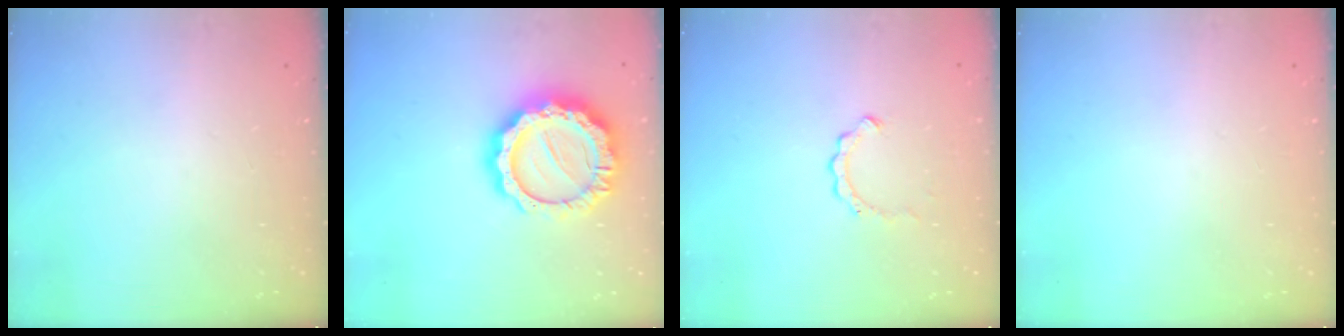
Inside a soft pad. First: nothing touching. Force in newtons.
{"total": 19.1, "press": 19.1, "slide": 1.4}
{"total": 2.6, "press": 2.6, "slide": 0.3}
{"total": 0.0}